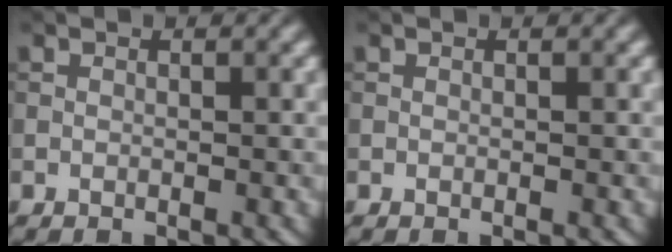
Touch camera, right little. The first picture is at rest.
{"total": 0.0}